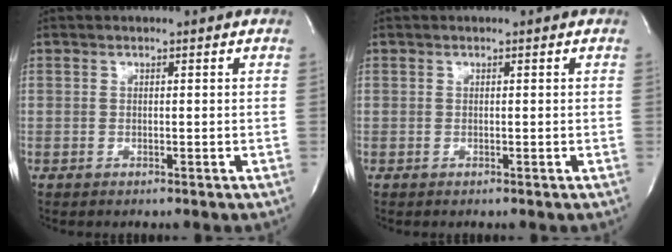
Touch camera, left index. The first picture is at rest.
{"total": 0.7, "force": [-0.6, 0.0, -0.2], "torque": [0.003, -0.005, -0.010]}